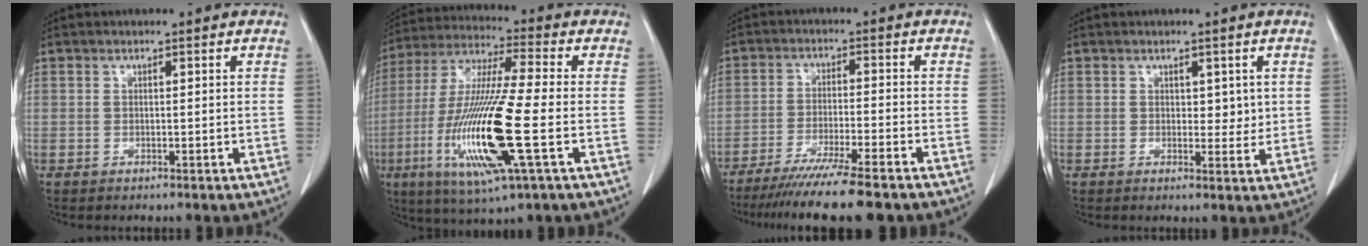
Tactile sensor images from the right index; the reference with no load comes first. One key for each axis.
{"total": 18.5, "fx": -4.6, "fy": 1.0, "fz": 17.9, "tx": -0.375, "ty": -0.021, "tz": -0.086}
{"total": 13.1, "fx": -10.8, "fy": -0.3, "fz": 7.4, "tx": -0.107, "ty": -0.037, "tz": -0.169}
{"total": 2.7, "fx": 0.7, "fy": 1.6, "fz": 2.0, "tx": -0.017, "ty": -0.006, "tz": 0.010}